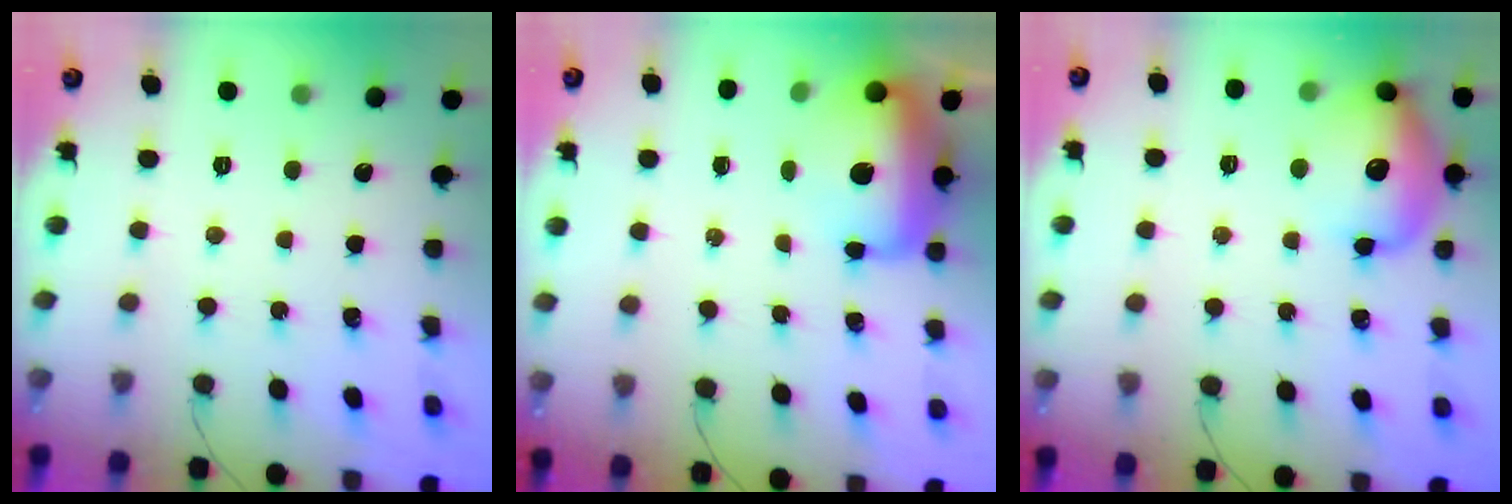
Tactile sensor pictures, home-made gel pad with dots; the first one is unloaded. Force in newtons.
{"total": 20.6, "press": 16.4, "slide": 12.5}
{"total": 15.4, "press": 15.3, "slide": 2.4}